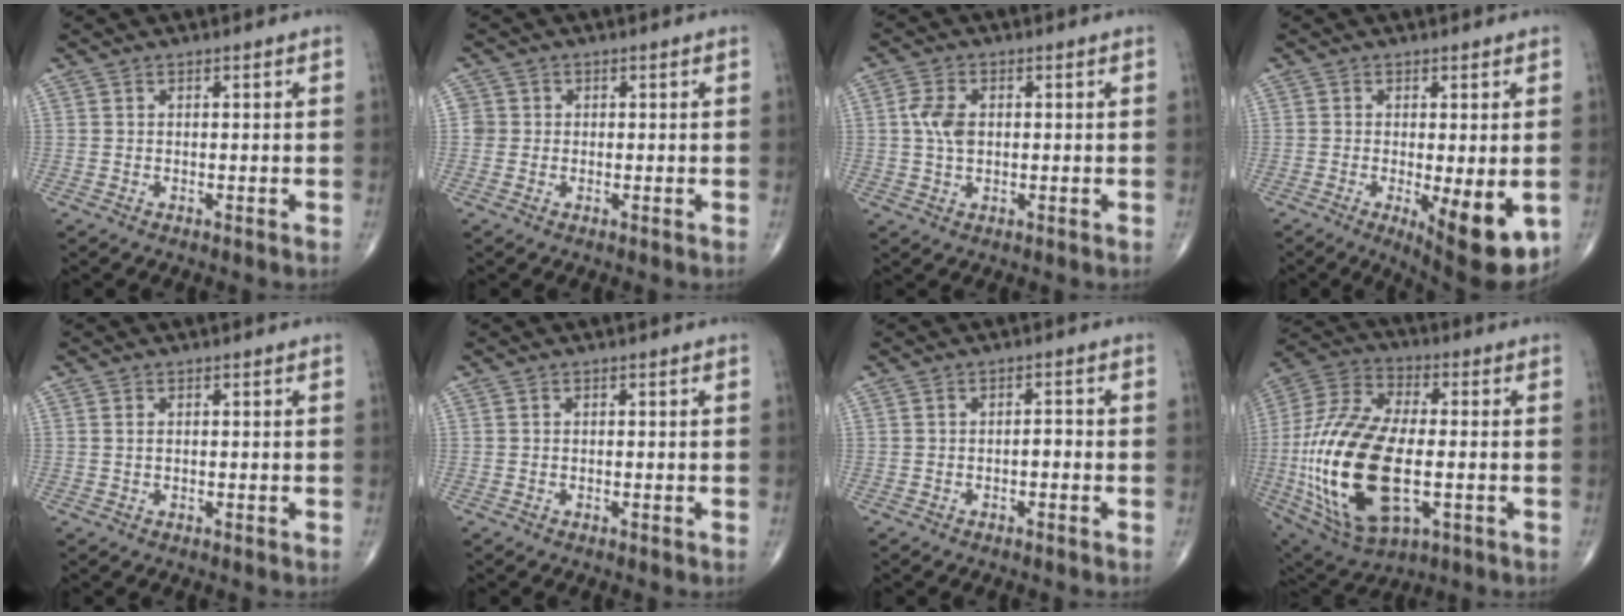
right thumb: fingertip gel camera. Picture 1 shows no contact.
{"total": 2.0, "force": [0.0, 2.0, 0.2], "torque": [0.010, 0.006, -0.003]}
{"total": 4.9, "force": [0.4, 3.2, 3.8], "torque": [-0.078, 0.002, 0.005]}
{"total": 11.7, "force": [-3.2, 3.7, 10.6], "torque": [-0.141, -0.023, -0.035]}
{"total": 0.6, "force": [0.2, 0.3, 0.5], "torque": [-0.013, 0.002, 0.005]}
{"total": 0.0}
{"total": 1.6, "force": [-0.6, 0.8, 1.2], "torque": [-0.012, 0.007, -0.013]}
{"total": 27.3, "force": [-4.3, 13.5, 23.3], "torque": [-0.502, -0.004, -0.061]}